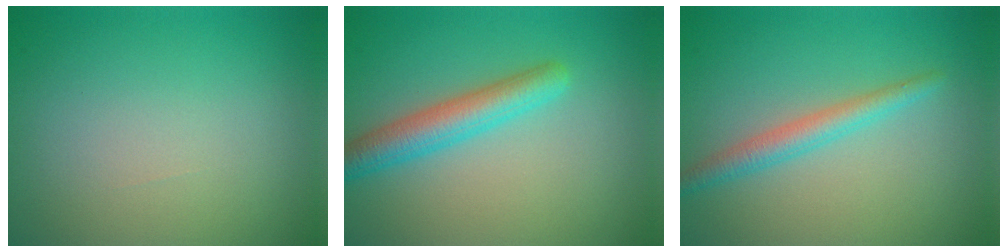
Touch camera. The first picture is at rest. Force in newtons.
{"total": 3.8, "press": 3.8, "slide": 0.2}
{"total": 2.4, "press": 2.4, "slide": 0.1}